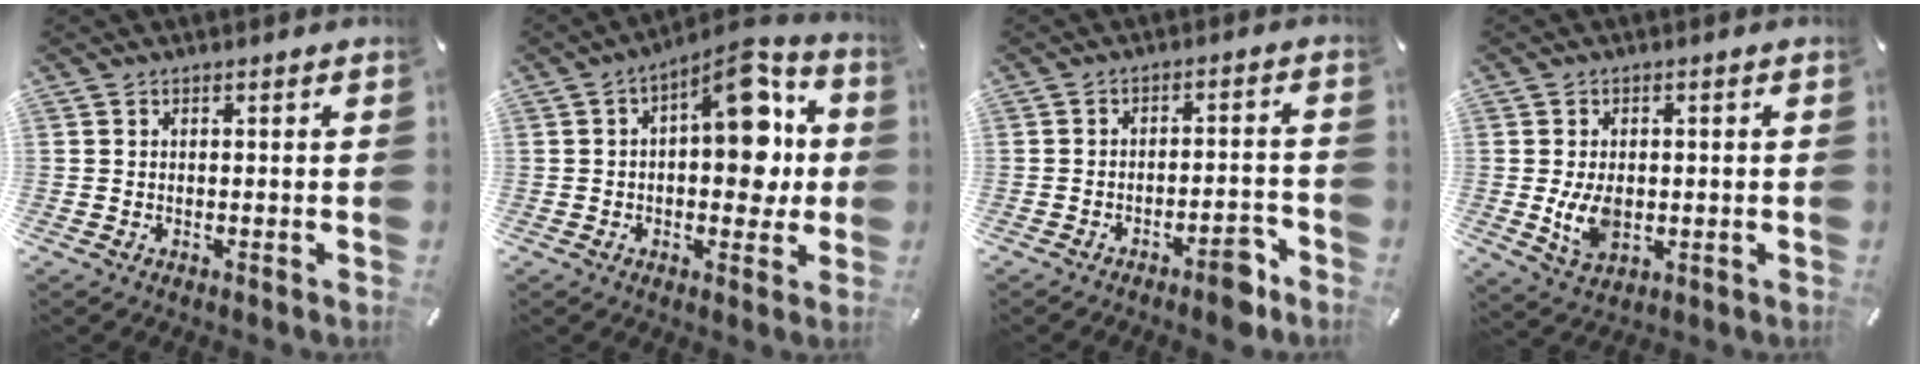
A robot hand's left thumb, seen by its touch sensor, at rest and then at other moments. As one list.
[{"total": 14.6, "force": [3.0, 7.8, 12.0], "torque": [-0.138, -0.032, 0.048]}, {"total": 6.7, "force": [-4.6, 2.2, 4.3], "torque": [-0.060, 0.026, -0.077]}, {"total": 6.8, "force": [-0.5, 4.7, 5.0], "torque": [-0.112, -0.006, -0.012]}]